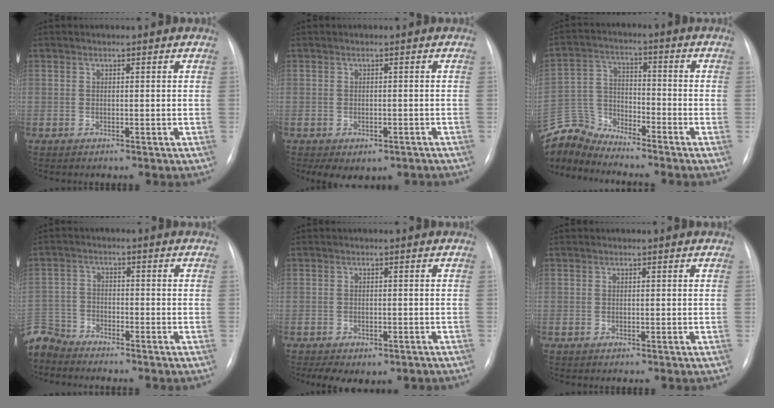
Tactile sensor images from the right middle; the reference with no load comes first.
{"total": 5.6, "force": [-3.8, 3.2, 2.6], "torque": [-0.028, 0.010, -0.043]}
{"total": 7.9, "force": [-7.9, -0.1, -0.8], "torque": [0.006, 0.015, -0.157]}
{"total": 5.9, "force": [-5.8, 1.2, -0.3], "torque": [0.006, -0.004, -0.119]}
{"total": 6.4, "force": [-4.5, 3.4, 3.2], "torque": [-0.043, 0.010, -0.051]}
{"total": 0.0}